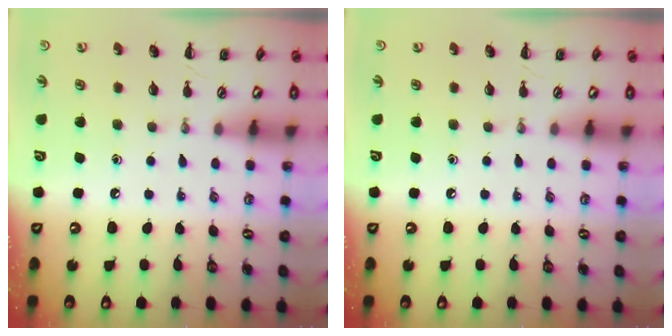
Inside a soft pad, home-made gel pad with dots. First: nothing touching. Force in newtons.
{"total": 0.0}